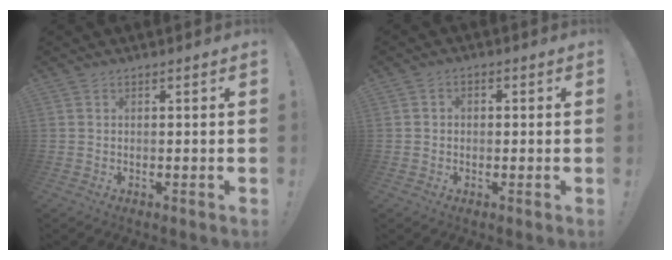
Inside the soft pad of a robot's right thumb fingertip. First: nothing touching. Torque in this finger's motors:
{"motor_torque": [-0.09, -0.19, -0.09, 0.03, 0.08]}